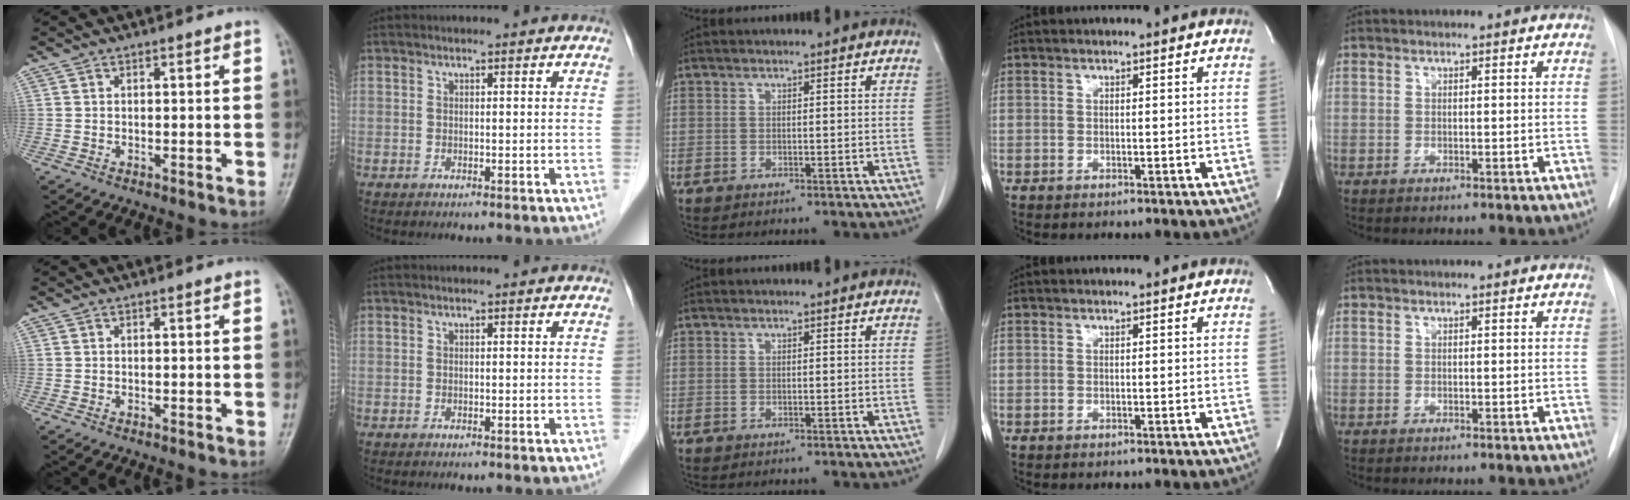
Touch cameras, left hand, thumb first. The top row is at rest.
{}